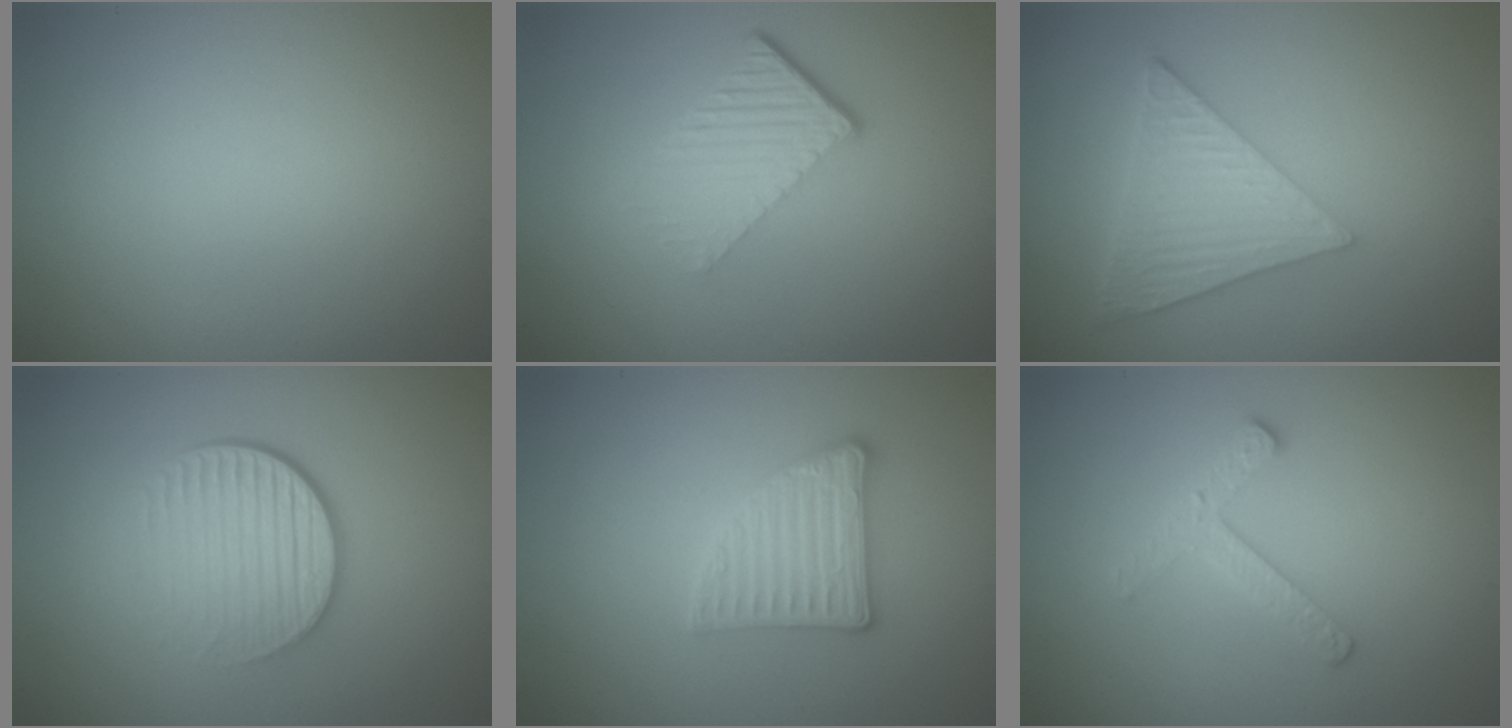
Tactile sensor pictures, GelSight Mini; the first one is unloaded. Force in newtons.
{"total": 4.3, "press": 2.9, "slide": 3.1}
{"total": 6.5, "press": 4.5, "slide": 4.7}
{"total": 4.4, "press": 2.7, "slide": 3.5}
{"total": 2.9, "press": 2.8, "slide": 0.5}
{"total": 2.4, "press": 2.4, "slide": 0.4}